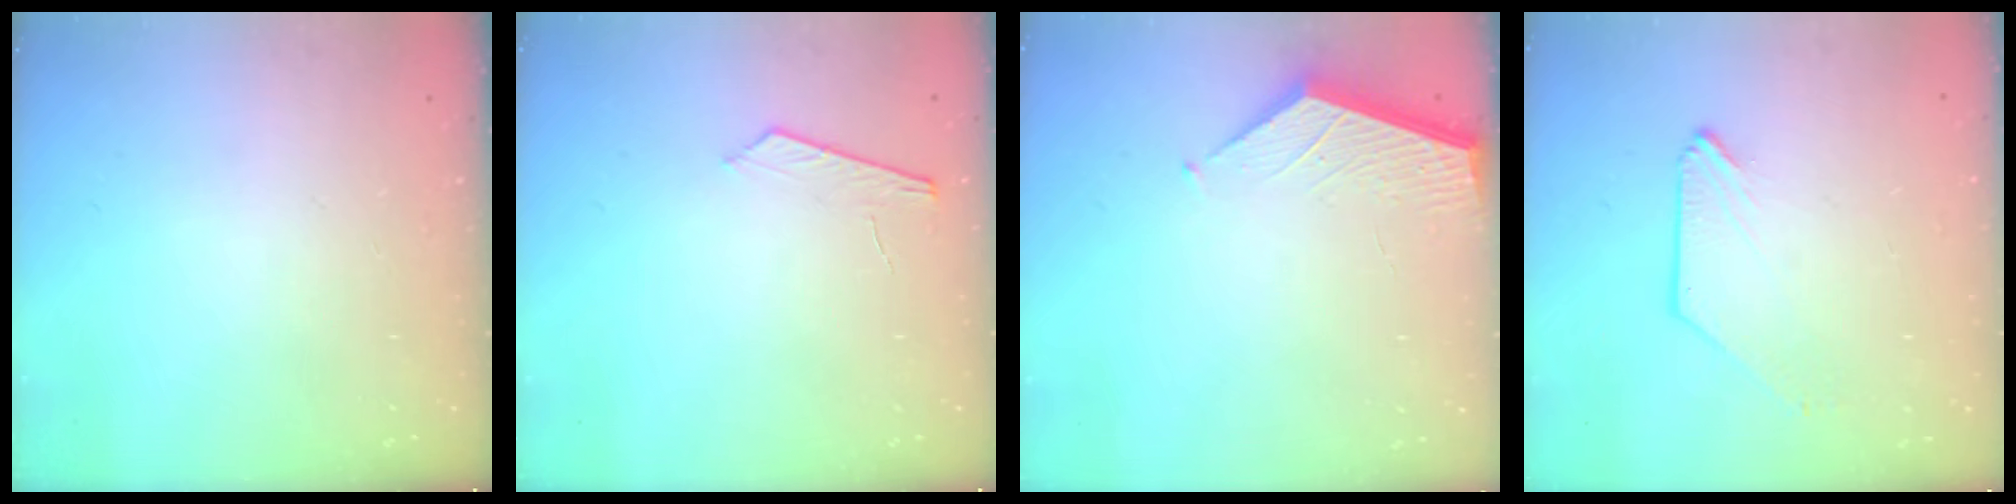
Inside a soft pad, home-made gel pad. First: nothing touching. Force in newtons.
{"total": 4.8, "press": 4.8, "slide": 0.5}
{"total": 2.4, "press": 2.4, "slide": 0.2}
{"total": 0.0}